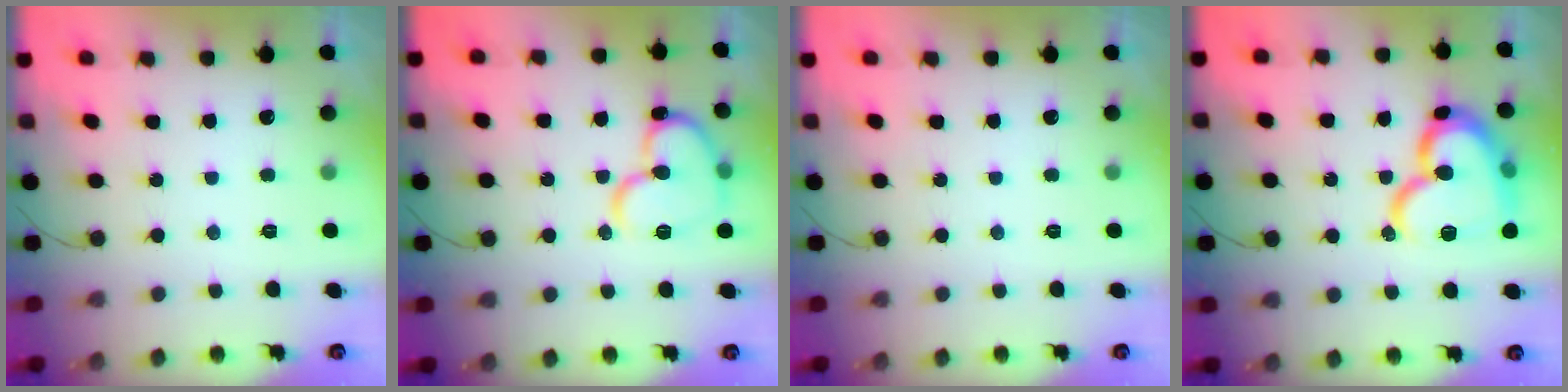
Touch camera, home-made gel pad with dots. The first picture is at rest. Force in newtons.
{"total": 15.3, "press": 15.1, "slide": 2.0}
{"total": 0.0}
{"total": 19.9, "press": 19.8, "slide": 2.2}